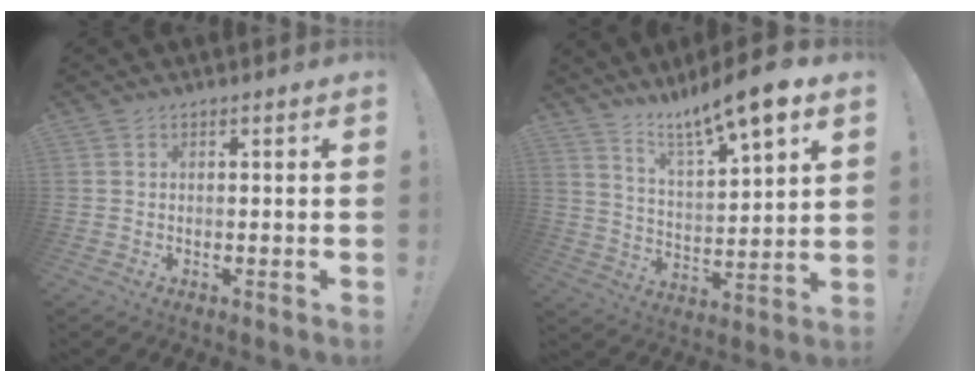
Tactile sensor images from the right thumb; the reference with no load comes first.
{"total": 12.4, "force": [10.1, 1.3, 7.2], "torque": [-0.133, -0.073, 0.166]}